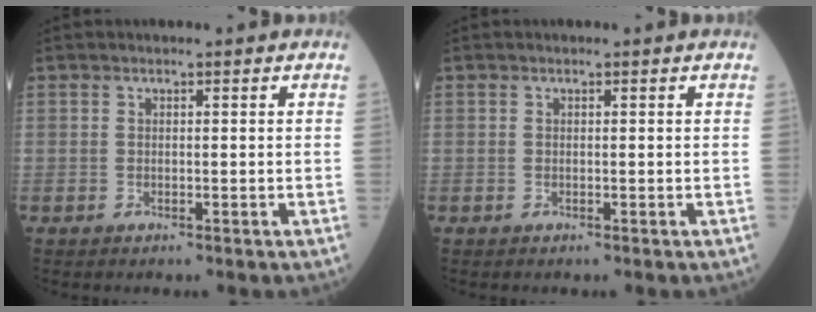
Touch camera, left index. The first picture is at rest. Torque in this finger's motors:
{"motor_torque": [0.00, 0.00, 0.00, 0.00]}